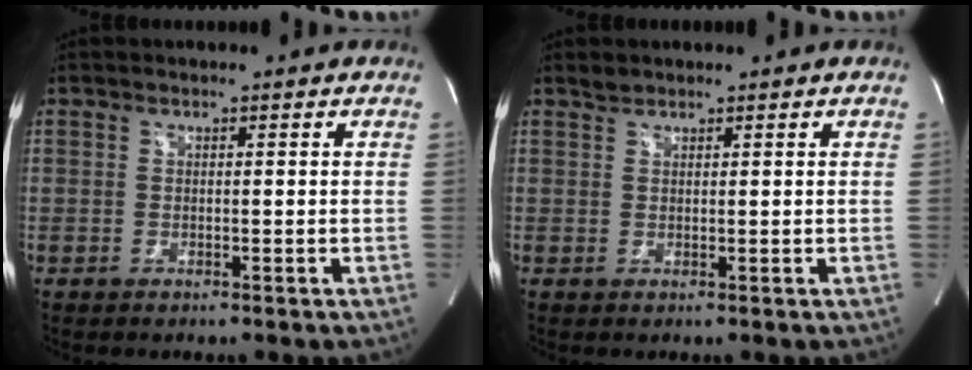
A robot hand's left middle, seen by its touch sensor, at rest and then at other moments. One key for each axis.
{"total": 0.8, "fx": 0.8, "fy": 0.2, "fz": -0.1, "tx": -0.002, "ty": 0.001, "tz": 0.018}